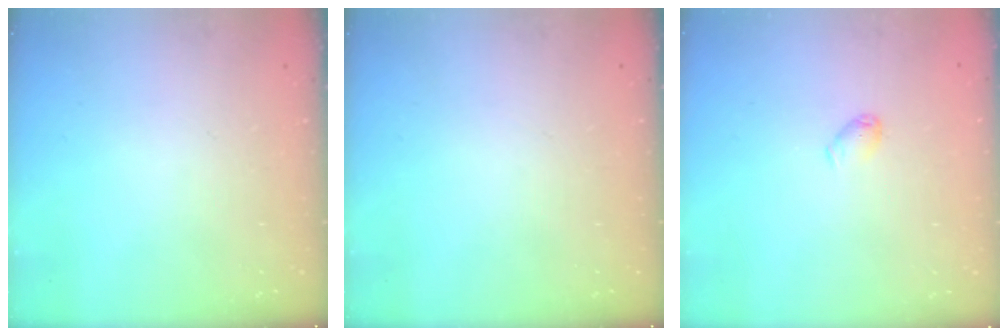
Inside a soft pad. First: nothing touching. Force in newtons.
{"total": 0.0}
{"total": 3.3, "press": 3.2, "slide": 0.6}